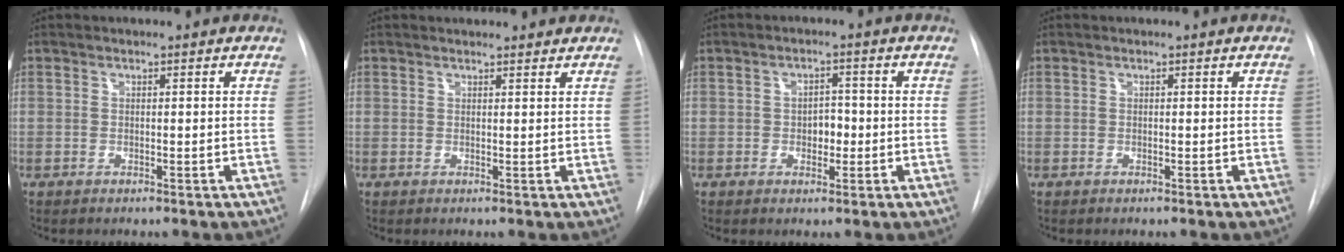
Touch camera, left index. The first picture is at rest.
{"total": 5.1, "force": [4.8, 1.1, 1.4], "torque": [-0.015, 0.014, 0.050]}
{"total": 2.8, "force": [-0.8, 1.8, 2.0], "torque": [-0.021, 0.000, -0.011]}
{"total": 0.0}